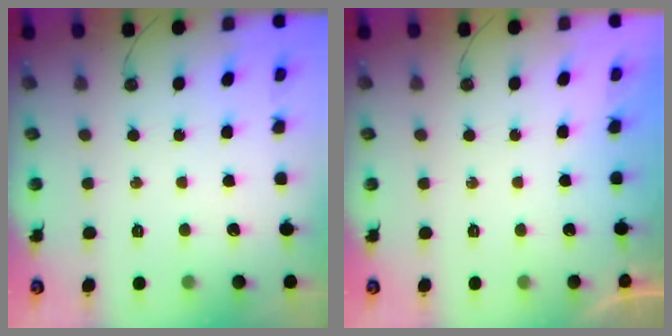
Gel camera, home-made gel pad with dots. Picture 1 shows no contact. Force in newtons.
{"total": 0.0}